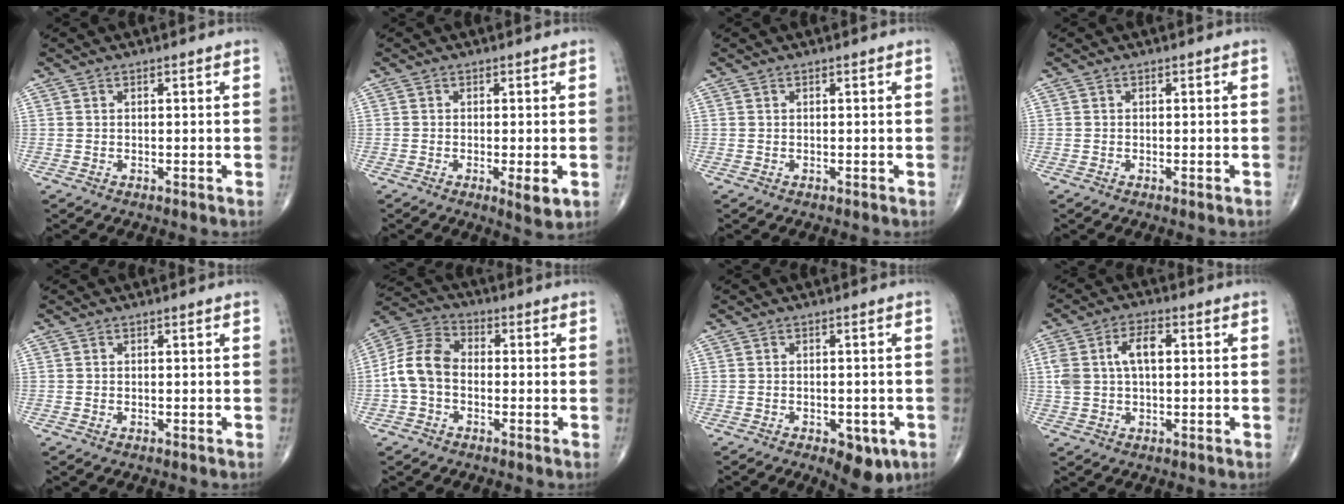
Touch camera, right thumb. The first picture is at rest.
{"total": 3.9, "force": [-1.0, 1.0, 3.6], "torque": [-0.059, -0.011, -0.019]}
{"total": 0.0}
{"total": 0.5, "force": [-0.3, 0.1, 0.4], "torque": [-0.009, -0.001, -0.005]}
{"total": 0.0}
{"total": 9.1, "force": [-1.4, 6.5, 6.3], "torque": [-0.117, 0.029, -0.042]}
{"total": 6.7, "force": [-3.1, 3.3, 4.9], "torque": [-0.054, 0.006, -0.034]}
{"total": 7.9, "force": [1.3, 4.3, 6.5], "torque": [-0.135, 0.022, 0.027]}